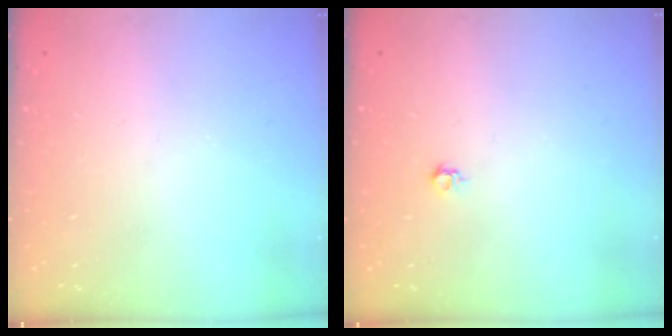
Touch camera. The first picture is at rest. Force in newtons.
{"total": 4.0, "press": 3.9, "slide": 0.7}